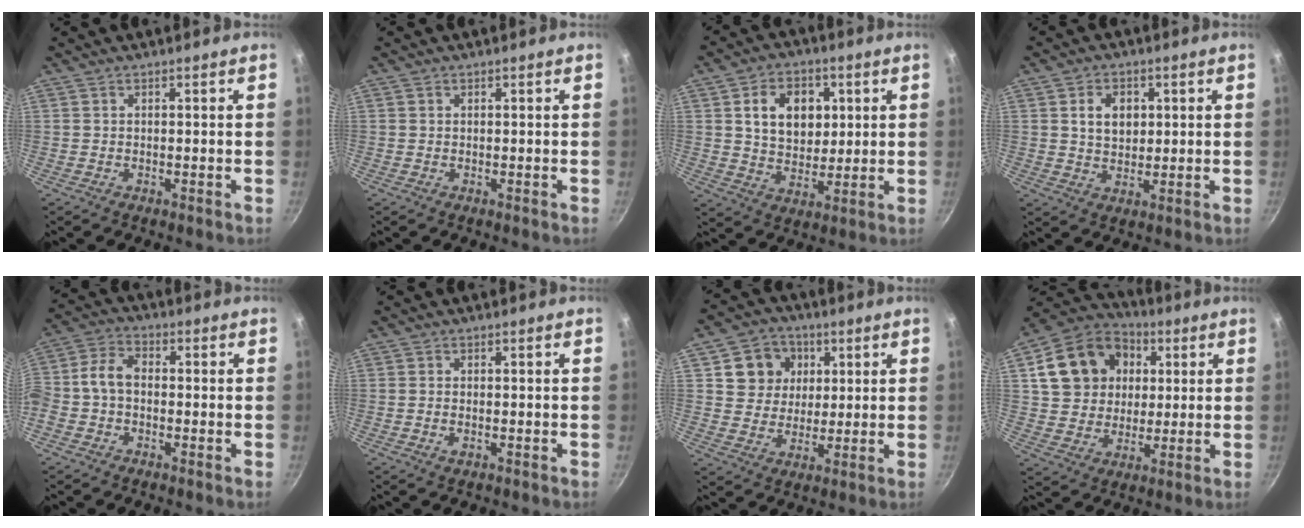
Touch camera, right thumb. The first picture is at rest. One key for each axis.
{"total": 0.0}
{"total": 11.9, "fx": 3.0, "fy": 8.9, "fz": 7.3, "tx": -0.083, "ty": -0.006, "tz": 0.049}
{"total": 6.2, "fx": 1.5, "fy": 4.6, "fz": 3.9, "tx": -0.047, "ty": -0.003, "tz": 0.027}
{"total": 7.0, "fx": -1.3, "fy": 4.9, "fz": 4.8, "tx": -0.099, "ty": 0.034, "tz": -0.041}
{"total": 1.2, "fx": -0.4, "fy": 0.6, "fz": 1.0, "tx": -0.022, "ty": 0.000, "tz": -0.008}
{"total": 9.8, "fx": 3.1, "fy": 8.6, "fz": 3.3, "tx": -0.022, "ty": 0.001, "tz": 0.050}
{"total": 17.0, "fx": 4.2, "fy": 14.2, "fz": 8.3, "tx": -0.135, "ty": 0.021, "tz": 0.071}